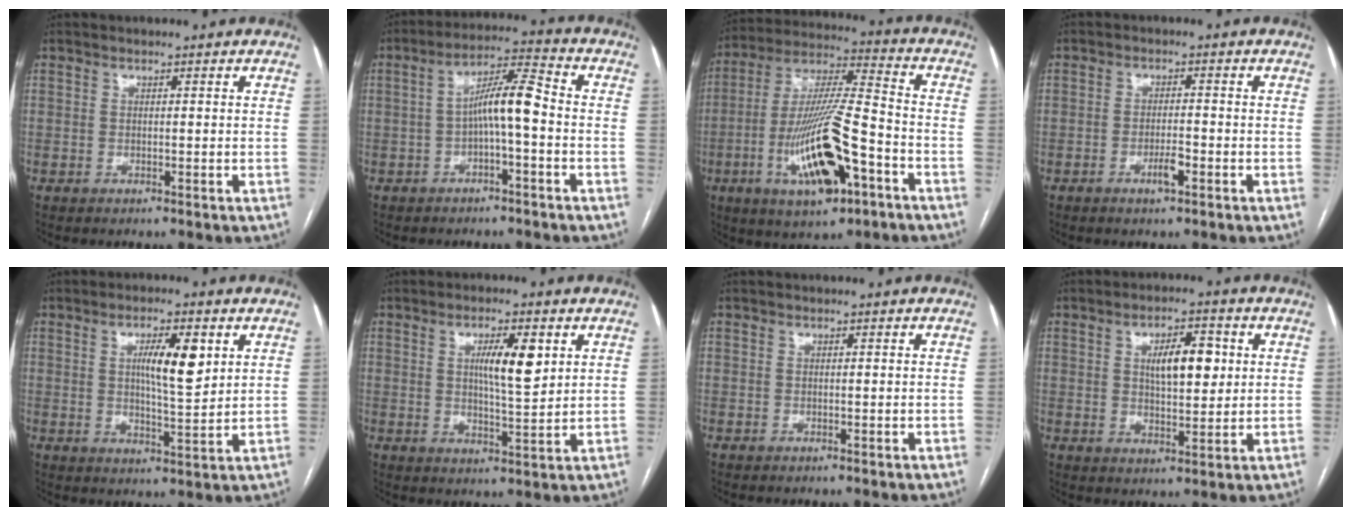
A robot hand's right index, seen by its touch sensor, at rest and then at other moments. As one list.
[{"total": 7.4, "force": [-1.1, 0.8, 7.3], "torque": [-0.127, 0.028, -0.021]}, {"total": 18.0, "force": [-6.9, 3.8, 16.2], "torque": [-0.324, -0.008, -0.113]}, {"total": 2.9, "force": [-1.4, 0.5, 2.5], "torque": [-0.044, 0.000, -0.024]}, {"total": 7.5, "force": [2.4, 1.5, 7.0], "torque": [-0.116, 0.001, 0.041]}, {"total": 7.0, "force": [2.3, 1.3, 6.5], "torque": [-0.108, 0.000, 0.039]}, {"total": 0.0}, {"total": 7.4, "force": [1.8, 2.7, 6.6], "torque": [-0.107, 0.010, 0.034]}]